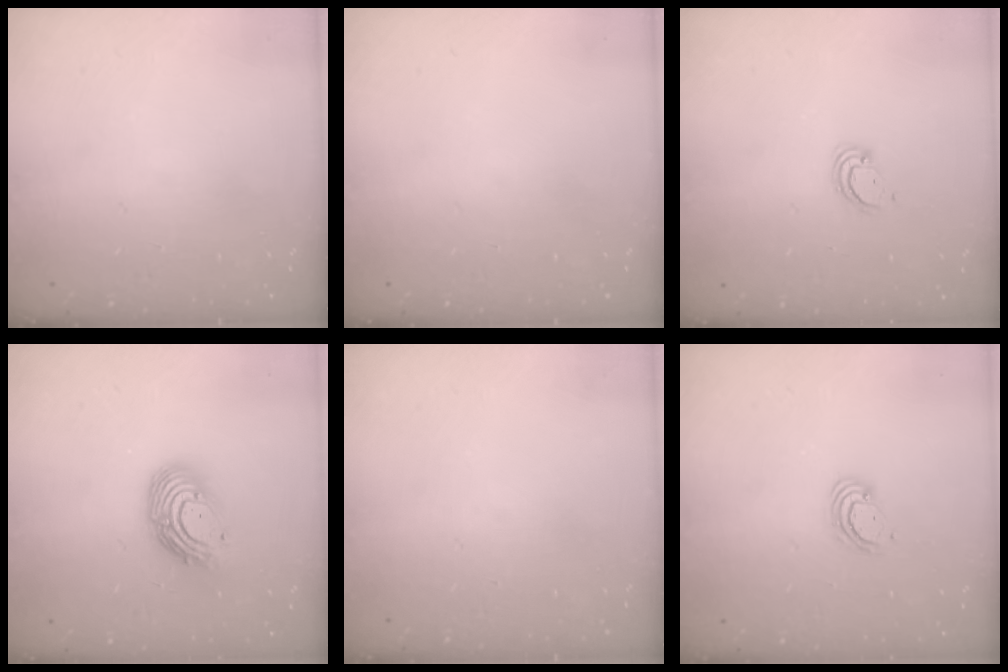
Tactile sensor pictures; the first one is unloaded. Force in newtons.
{"total": 0.0}
{"total": 2.9, "press": 2.8, "slide": 0.2}
{"total": 11.9, "press": 11.8, "slide": 1.3}
{"total": 0.0}
{"total": 2.8, "press": 2.8, "slide": 0.3}